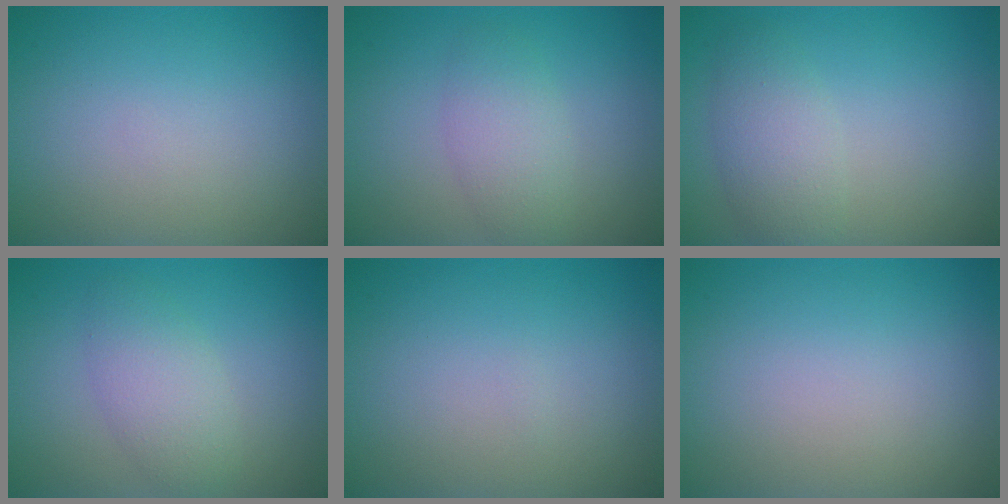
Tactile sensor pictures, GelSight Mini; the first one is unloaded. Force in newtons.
{"total": 2.9, "press": 2.9, "slide": 0.1}
{"total": 3.2, "press": 3.2, "slide": 0.0}
{"total": 3.3, "press": 3.3, "slide": 0.1}
{"total": 0.0}
{"total": 0.0}